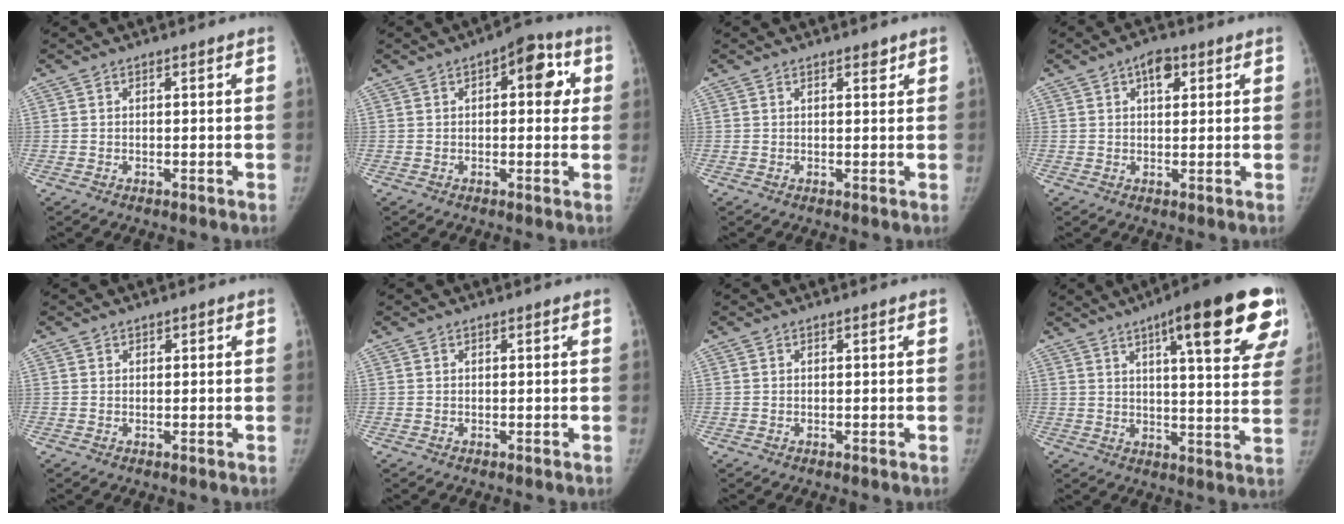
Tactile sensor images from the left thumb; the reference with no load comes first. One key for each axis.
{"total": 8.3, "fx": 2.1, "fy": 4.2, "fz": 6.9, "tx": -0.050, "ty": 0.011, "tz": 0.016}
{"total": 1.3, "fx": 0.9, "fy": 0.5, "fz": 0.7, "tx": -0.003, "ty": -0.005, "tz": 0.012}
{"total": 4.5, "fx": 2.0, "fy": 2.5, "fz": 3.2, "tx": -0.029, "ty": 0.000, "tz": 0.023}
{"total": 0.6, "fx": 0.2, "fy": 0.6, "fz": 0.0, "tx": 0.013, "ty": 0.001, "tz": -0.001}
{"total": 0.0}
{"total": 0.0}
{"total": 23.1, "fx": 12.2, "fy": 5.4, "fz": 18.8, "tx": -0.230, "ty": -0.028, "tz": 0.154}